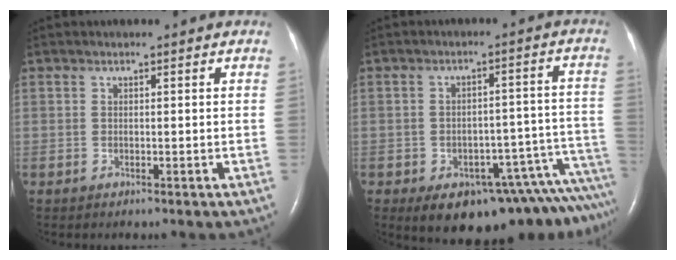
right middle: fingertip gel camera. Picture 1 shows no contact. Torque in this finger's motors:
{"motor_torque": [1.07, -1.06, 0.15, 0.11]}